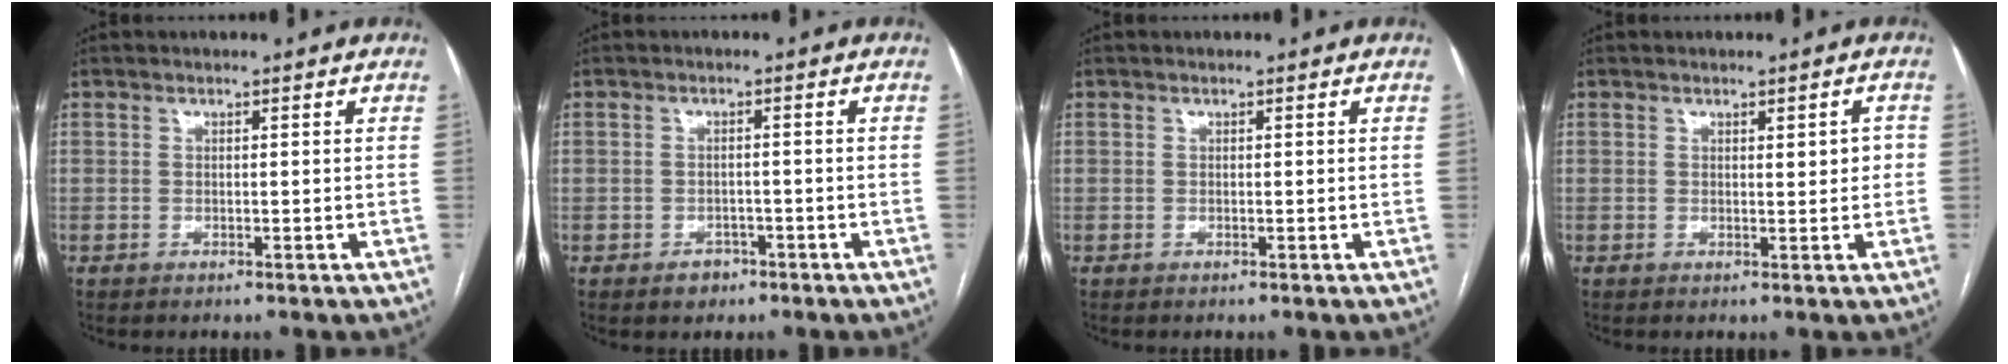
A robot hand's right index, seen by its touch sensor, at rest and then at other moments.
{"total": 2.5, "force": [-1.5, 1.9, 0.7], "torque": [-0.007, 0.006, -0.018]}
{"total": 0.0}
{"total": 2.2, "force": [0.4, 0.8, 2.0], "torque": [-0.022, 0.002, 0.006]}